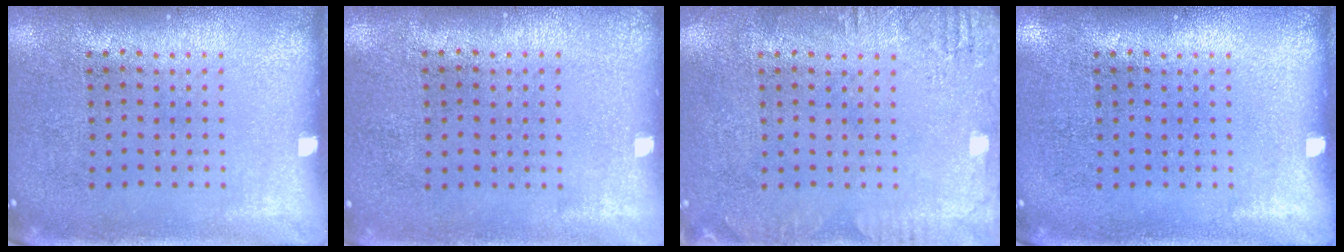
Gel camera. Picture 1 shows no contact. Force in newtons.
{"total": 0.0}
{"total": 2.2, "press": 2.2, "slide": 0.3}
{"total": 0.0}